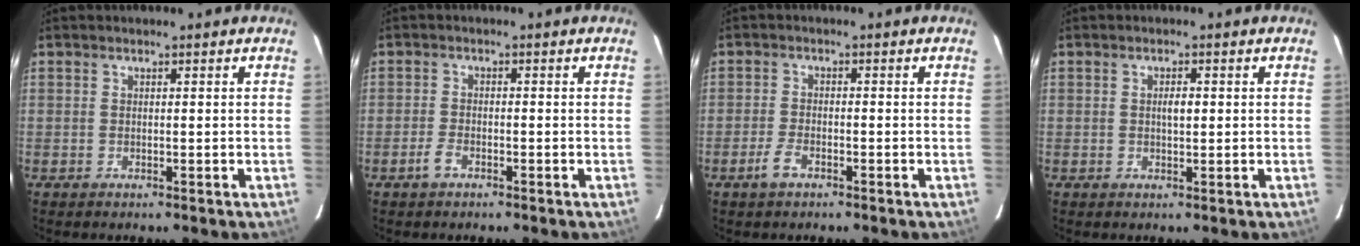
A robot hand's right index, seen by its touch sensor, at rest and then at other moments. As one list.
[{"total": 1.8, "force": [-1.1, 0.7, 1.3], "torque": [-0.032, -0.001, -0.020]}, {"total": 2.7, "force": [-1.7, 0.9, 1.9], "torque": [-0.045, -0.001, -0.031]}, {"total": 1.7, "force": [0.2, 0.6, 1.6], "torque": [-0.030, 0.002, 0.004]}]